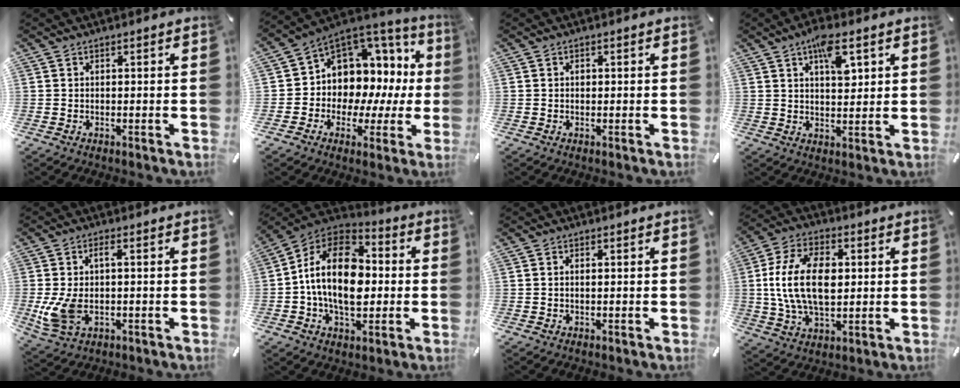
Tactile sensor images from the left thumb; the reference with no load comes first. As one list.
[{"total": 8.2, "force": [3.0, 7.4, 1.9], "torque": [-0.035, -0.065, 0.060]}, {"total": 0.7, "force": [0.1, 0.6, 0.3], "torque": [-0.006, 0.002, 0.000]}, {"total": 8.7, "force": [4.0, 4.3, 6.4], "torque": [-0.086, -0.014, 0.064]}, {"total": 8.2, "force": [-0.7, 4.4, 6.8], "torque": [-0.150, -0.003, -0.010]}, {"total": 18.8, "force": [-0.8, 12.5, 14.0], "torque": [-0.280, 0.010, -0.023]}, {"total": 0.7, "force": [0.1, 0.3, 0.6], "torque": [-0.013, 0.002, 0.000]}, {"total": 16.0, "force": [1.3, 10.1, 12.4], "torque": [-0.262, 0.009, 0.022]}]